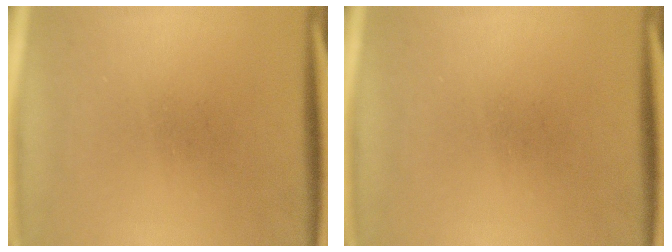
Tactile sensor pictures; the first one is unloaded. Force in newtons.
{"total": 0.0}